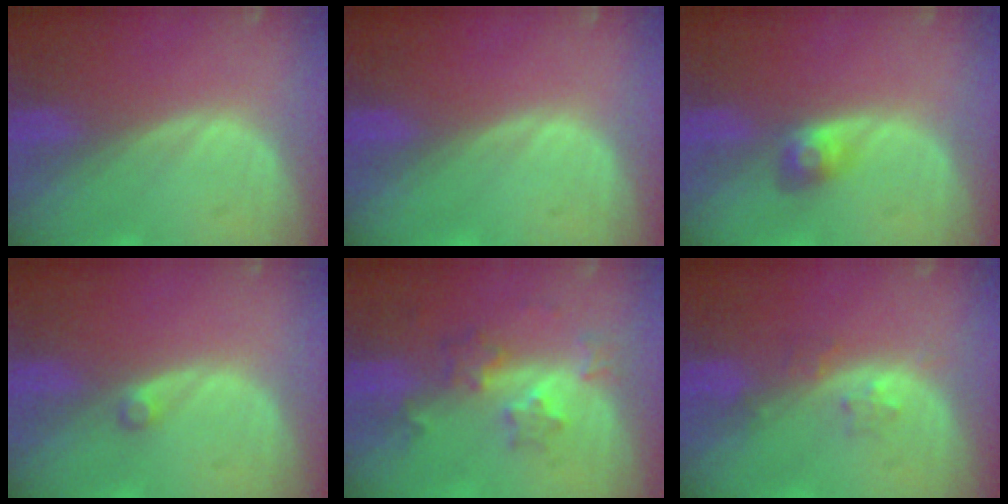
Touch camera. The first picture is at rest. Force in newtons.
{"total": 0.0}
{"total": 2.8, "press": 2.6, "slide": 1.0}
{"total": 1.0, "press": 1.0, "slide": 0.2}
{"total": 5.9, "press": 5.3, "slide": 2.7}
{"total": 2.3, "press": 2.2, "slide": 0.3}